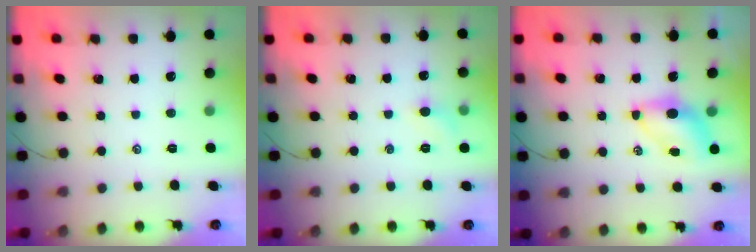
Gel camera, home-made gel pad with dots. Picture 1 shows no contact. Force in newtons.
{"total": 5.1, "press": 4.9, "slide": 1.6}
{"total": 6.6, "press": 6.5, "slide": 1.2}